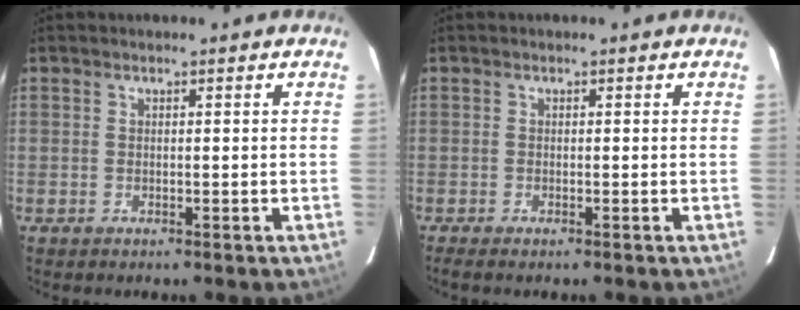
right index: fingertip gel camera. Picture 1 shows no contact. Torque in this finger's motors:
{"motor_torque": [0.02, 0.04, 0.10, 0.01]}